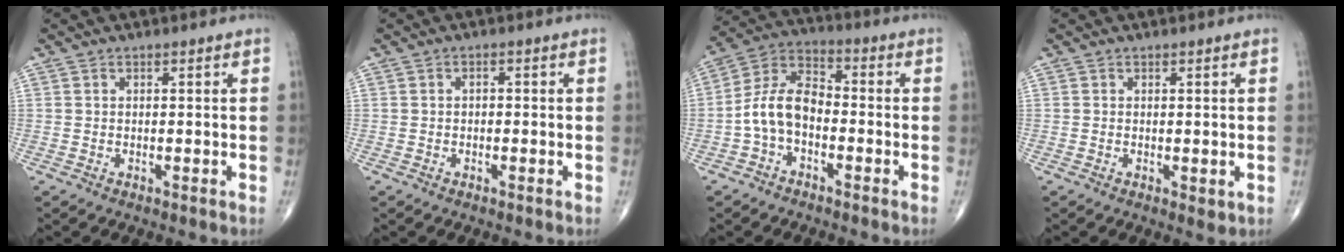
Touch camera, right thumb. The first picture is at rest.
{"total": 0.8, "force": [-0.2, 0.6, 0.5], "torque": [-0.001, 0.003, -0.007]}
{"total": 9.3, "force": [-2.3, 5.6, 7.0], "torque": [-0.130, 0.040, -0.057]}
{"total": 1.4, "force": [-0.2, 0.6, 1.2], "torque": [-0.014, -0.004, 0.001]}